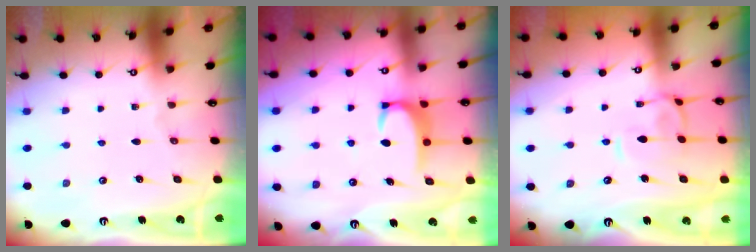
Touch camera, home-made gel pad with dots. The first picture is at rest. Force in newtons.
{"total": 3.5, "press": 3.4, "slide": 0.6}
{"total": 1.4, "press": 1.2, "slide": 0.7}